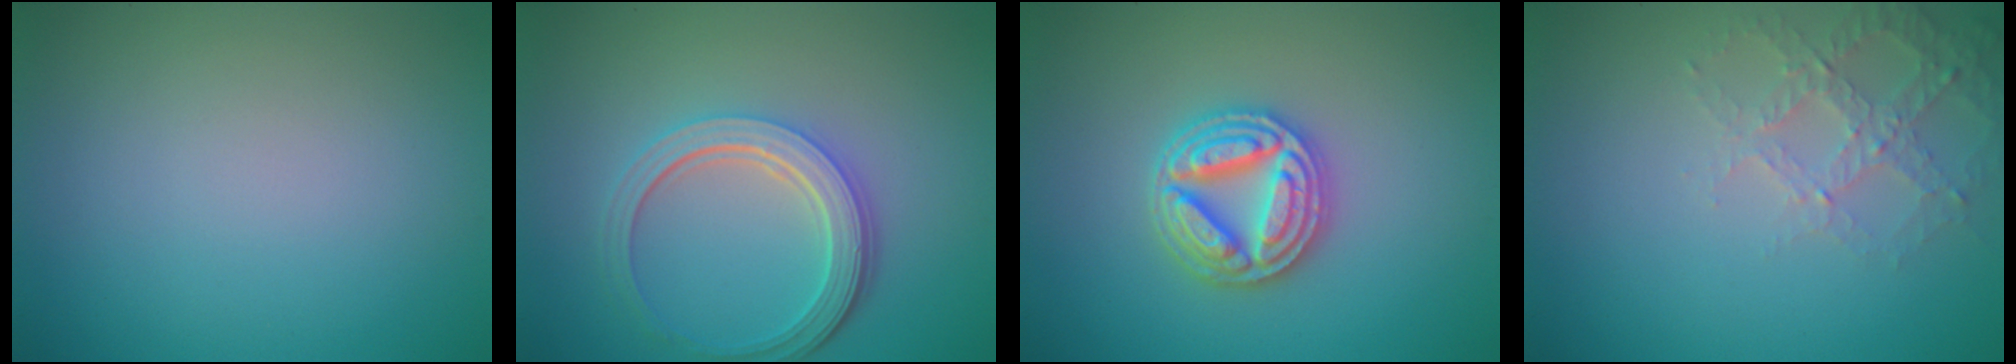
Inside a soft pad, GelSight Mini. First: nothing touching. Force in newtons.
{"total": 4.9, "press": 3.7, "slide": 3.2}
{"total": 4.5, "press": 4.4, "slide": 0.7}
{"total": 2.8, "press": 2.7, "slide": 0.8}